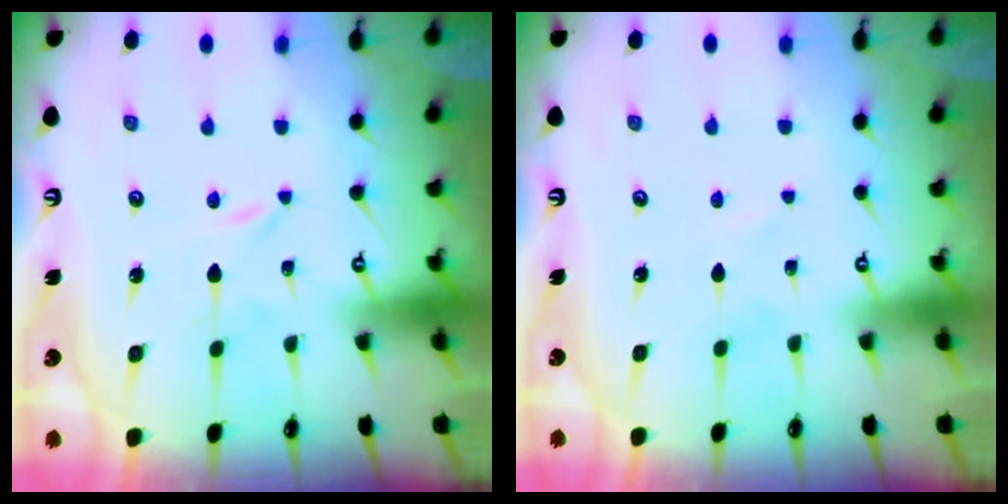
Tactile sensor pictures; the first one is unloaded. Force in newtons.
{"total": 0.0}